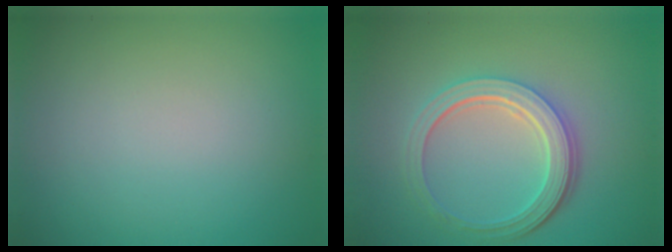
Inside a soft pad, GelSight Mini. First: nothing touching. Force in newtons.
{"total": 5.2, "press": 3.8, "slide": 3.5}